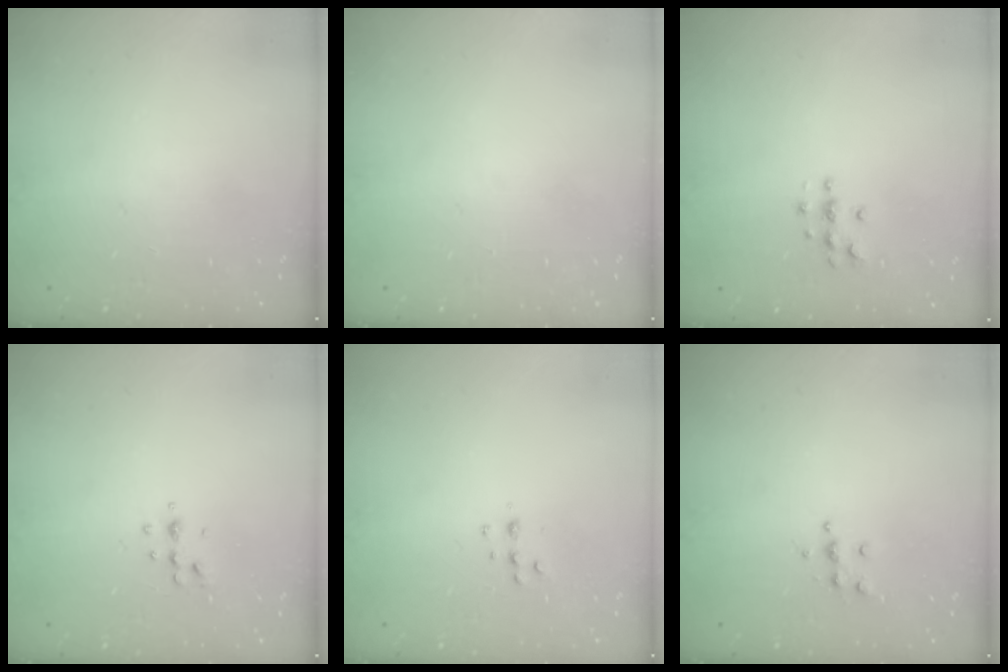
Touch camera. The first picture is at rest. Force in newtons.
{"total": 0.0}
{"total": 4.2, "press": 4.2, "slide": 0.5}
{"total": 4.6, "press": 4.5, "slide": 1.0}
{"total": 5.1, "press": 5.0, "slide": 0.8}
{"total": 4.7, "press": 4.6, "slide": 0.5}